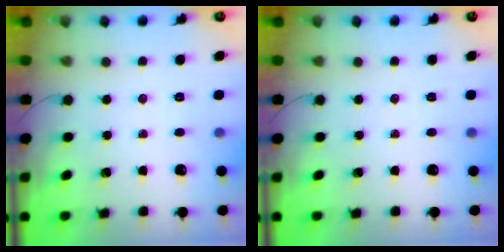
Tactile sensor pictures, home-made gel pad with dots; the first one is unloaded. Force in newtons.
{"total": 0.0}